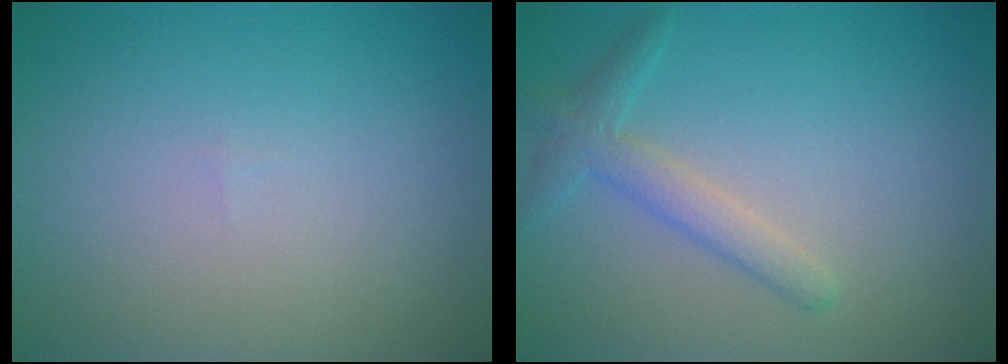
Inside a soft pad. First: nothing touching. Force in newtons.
{"total": 2.4, "press": 2.4, "slide": 0.2}